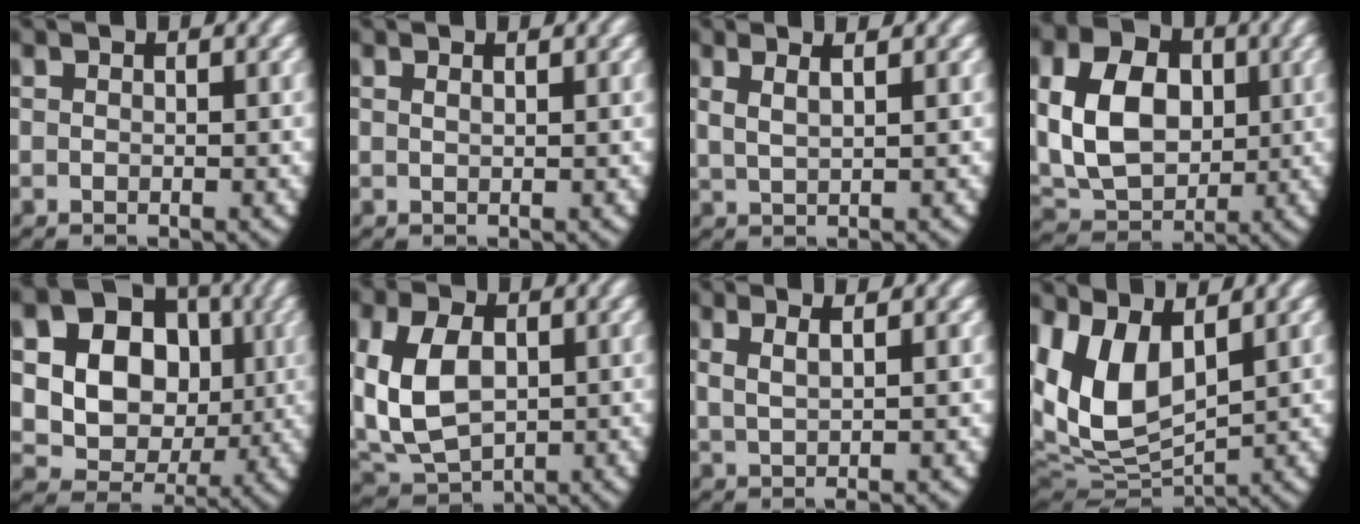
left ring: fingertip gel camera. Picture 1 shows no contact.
{"total": 0.8, "force": [0.4, -0.5, 0.4], "torque": [-0.008, -0.006, 0.012]}
{"total": 3.1, "force": [1.6, 1.2, 2.3], "torque": [-0.038, 0.007, 0.028]}
{"total": 10.6, "force": [0.5, 8.5, 6.2], "torque": [-0.146, -0.032, 0.019]}
{"total": 18.7, "force": [2.4, 16.1, 9.3], "torque": [-0.221, -0.043, 0.034]}
{"total": 10.0, "force": [-0.4, 8.2, 5.7], "torque": [-0.156, -0.043, 0.011]}
{"total": 3.5, "force": [1.3, 1.2, 2.9], "torque": [-0.043, 0.012, 0.021]}
{"total": 11.9, "force": [1.4, 9.1, 7.5], "torque": [-0.192, -0.030, 0.037]}